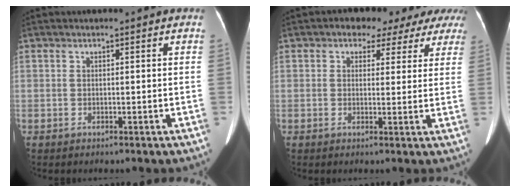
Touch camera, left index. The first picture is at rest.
{"total": 8.0, "force": [6.1, 4.3, 2.9], "torque": [-0.015, 0.004, 0.049]}